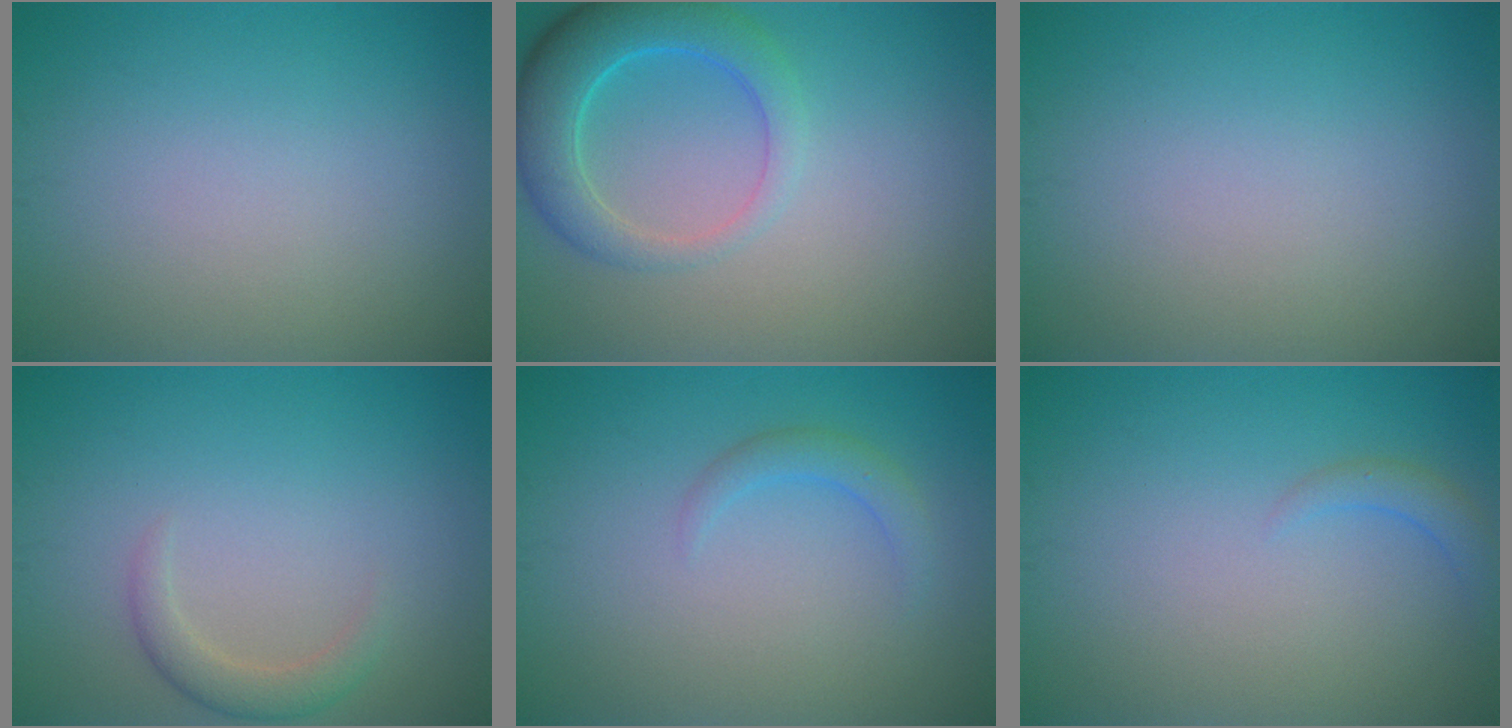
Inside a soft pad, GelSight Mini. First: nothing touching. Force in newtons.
{"total": 5.2, "press": 5.2, "slide": 0.1}
{"total": 0.0}
{"total": 1.9, "press": 1.9, "slide": 0.1}
{"total": 1.6, "press": 1.6, "slide": 0.0}
{"total": 1.4, "press": 1.4, "slide": 0.2}